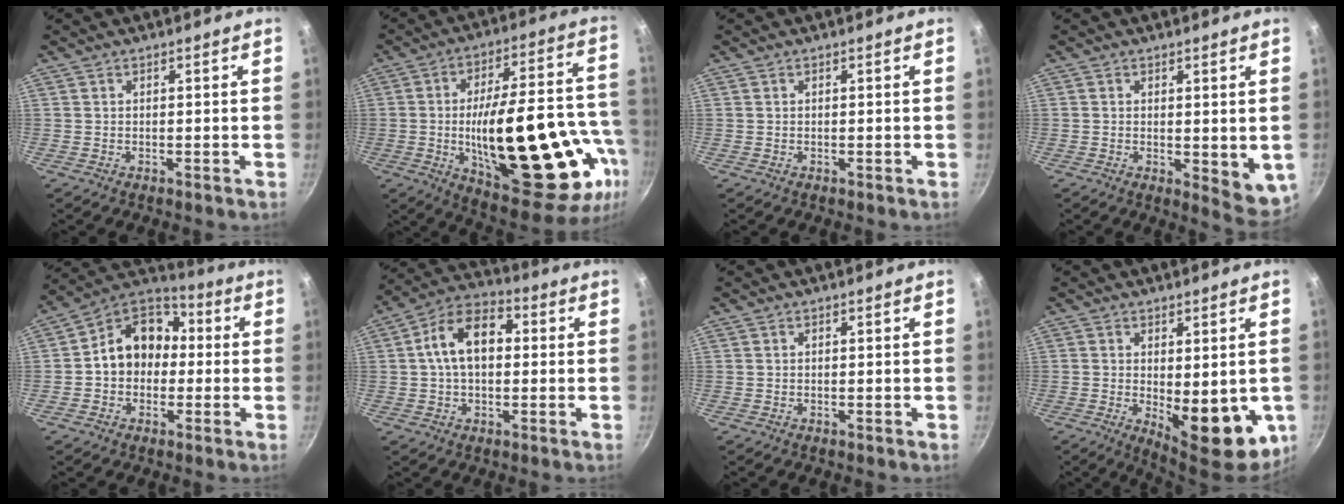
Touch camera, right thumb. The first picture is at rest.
{"total": 32.8, "force": [-7.2, 13.0, 29.2], "torque": [-0.403, 0.019, -0.082]}
{"total": 0.0}
{"total": 6.7, "force": [0.0, 3.1, 5.9], "torque": [-0.068, -0.014, 0.006]}
{"total": 13.4, "force": [-0.3, 10.8, 7.9], "torque": [-0.080, 0.045, -0.026]}
{"total": 12.3, "force": [1.4, 7.8, 9.4], "torque": [-0.134, 0.033, 0.007]}
{"total": 0.0}
{"total": 14.1, "force": [-2.2, 6.3, 12.5], "torque": [-0.134, -0.017, -0.012]}